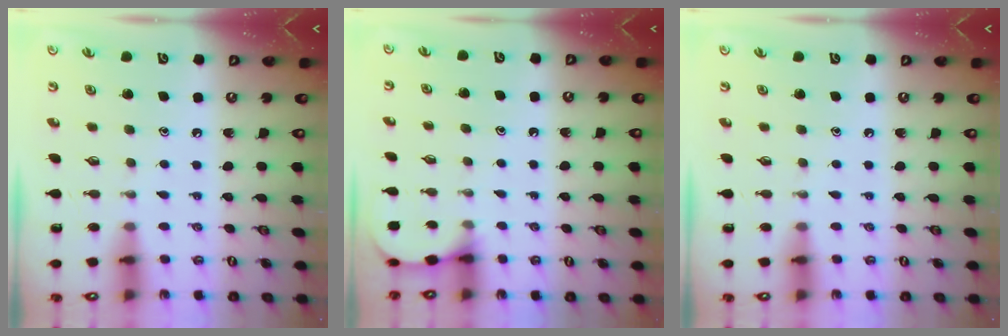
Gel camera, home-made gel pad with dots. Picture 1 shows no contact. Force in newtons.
{"total": 3.5, "press": 3.5, "slide": 0.3}
{"total": 0.0}